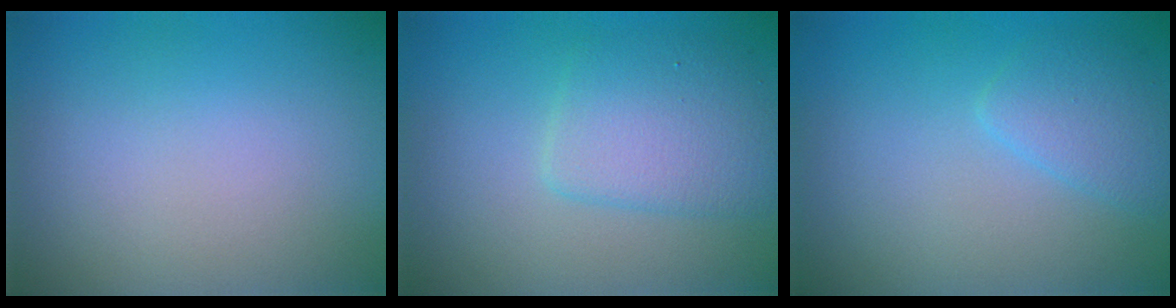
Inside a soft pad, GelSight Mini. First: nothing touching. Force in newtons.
{"total": 3.8, "press": 3.8, "slide": 0.2}
{"total": 2.2, "press": 2.2, "slide": 0.1}